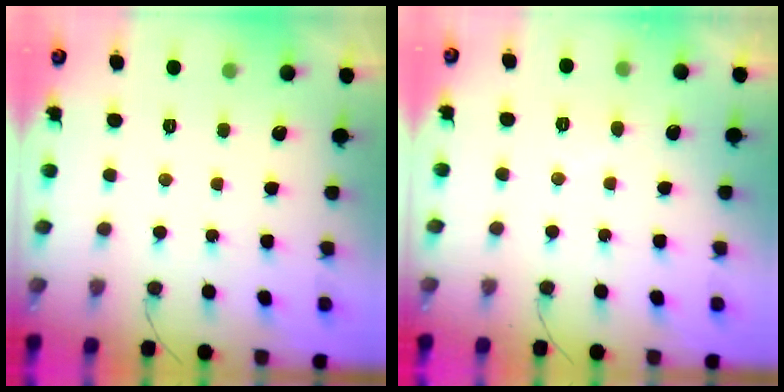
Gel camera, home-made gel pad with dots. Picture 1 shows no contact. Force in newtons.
{"total": 2.9, "press": 2.9, "slide": 0.2}